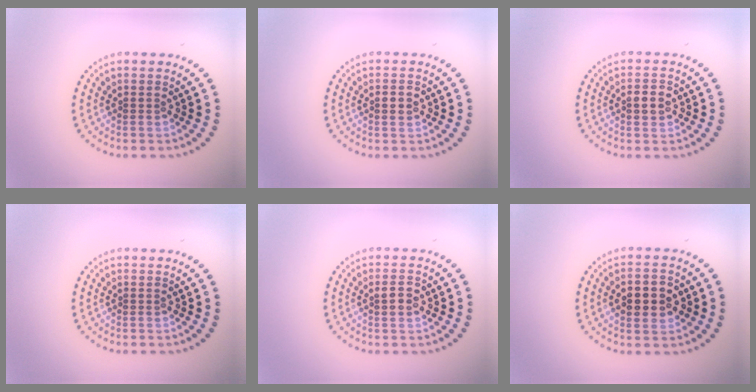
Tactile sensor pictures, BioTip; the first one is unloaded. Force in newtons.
{"total": 1.8, "press": 1.7, "slide": 0.2}
{"total": 2.0, "press": 1.9, "slide": 0.3}
{"total": 0.0}
{"total": 1.7, "press": 1.7, "slide": 0.1}
{"total": 4.8, "press": 4.7, "slide": 0.1}